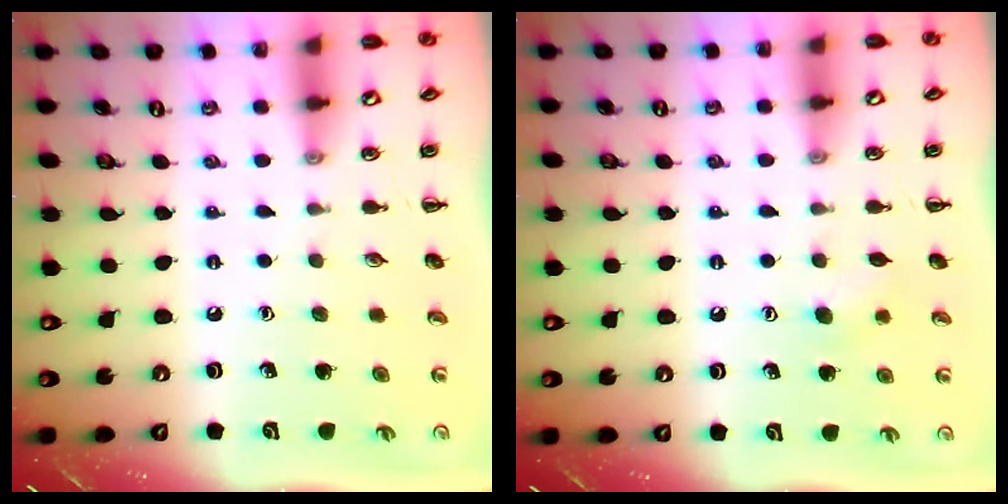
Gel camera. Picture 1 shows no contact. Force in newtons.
{"total": 4.9, "press": 4.8, "slide": 1.0}